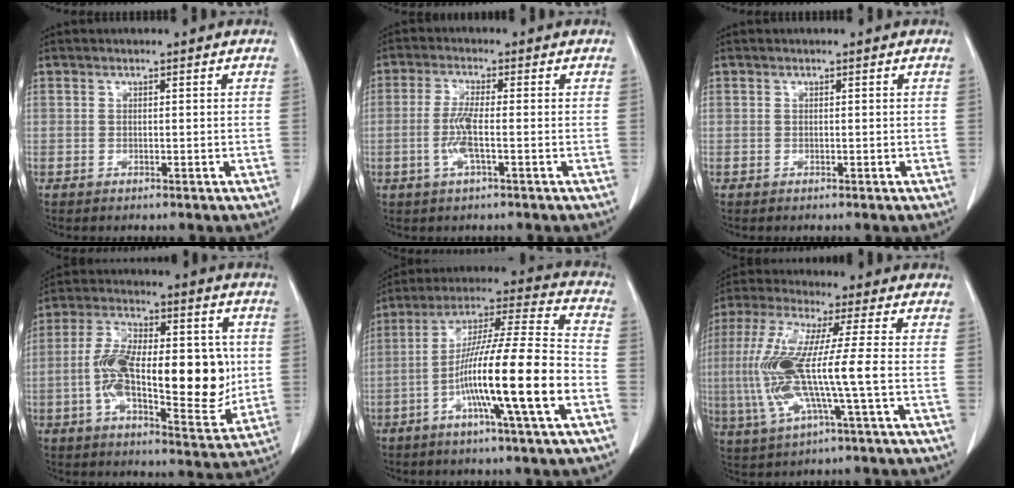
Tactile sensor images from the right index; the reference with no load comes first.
{"total": 4.7, "force": [-1.1, 0.4, 4.5], "torque": [-0.099, -0.005, -0.025]}
{"total": 0.0}
{"total": 20.3, "force": [-0.6, 7.3, 18.9], "torque": [-0.313, 0.011, -0.009]}
{"total": 18.3, "force": [-5.9, -0.3, 17.3], "torque": [-0.299, -0.001, -0.109]}
{"total": 13.5, "force": [-1.5, 0.6, 13.4], "torque": [-0.286, 0.001, -0.035]}